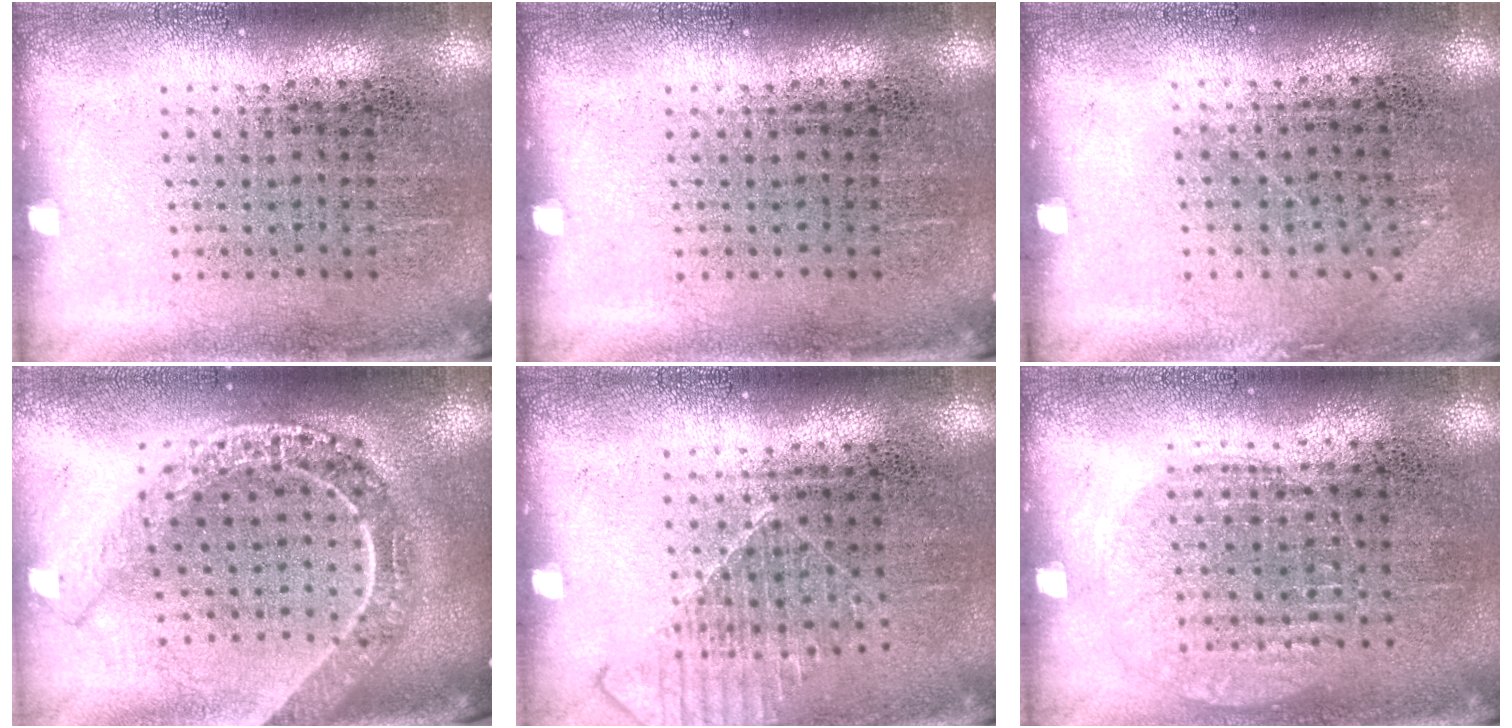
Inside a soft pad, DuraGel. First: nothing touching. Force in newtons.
{"total": 0.0}
{"total": 0.8, "press": 0.6, "slide": 0.6}
{"total": 2.2, "press": 1.8, "slide": 1.2}
{"total": 1.2, "press": 1.2, "slide": 0.1}
{"total": 1.0, "press": 0.9, "slide": 0.4}